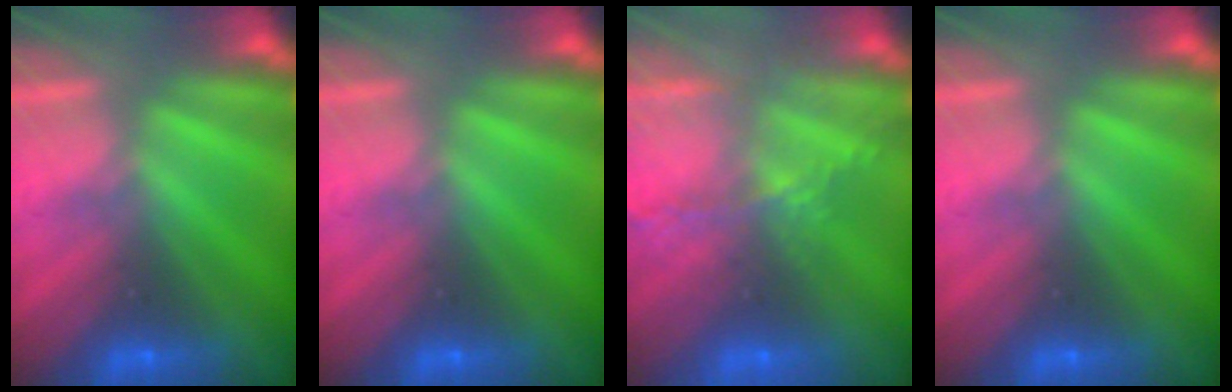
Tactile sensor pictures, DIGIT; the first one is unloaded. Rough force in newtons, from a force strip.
{"total": 0.0}
{"total": 5.5}
{"total": 0.0}